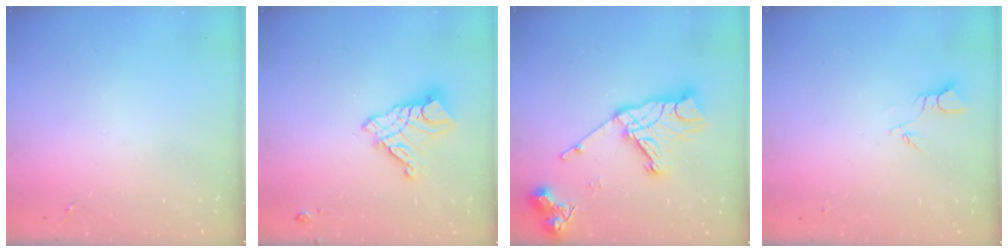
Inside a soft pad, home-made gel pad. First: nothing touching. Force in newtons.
{"total": 12.6, "press": 12.5, "slide": 1.1}
{"total": 18.6, "press": 18.5, "slide": 1.4}
{"total": 2.7, "press": 2.7, "slide": 0.3}